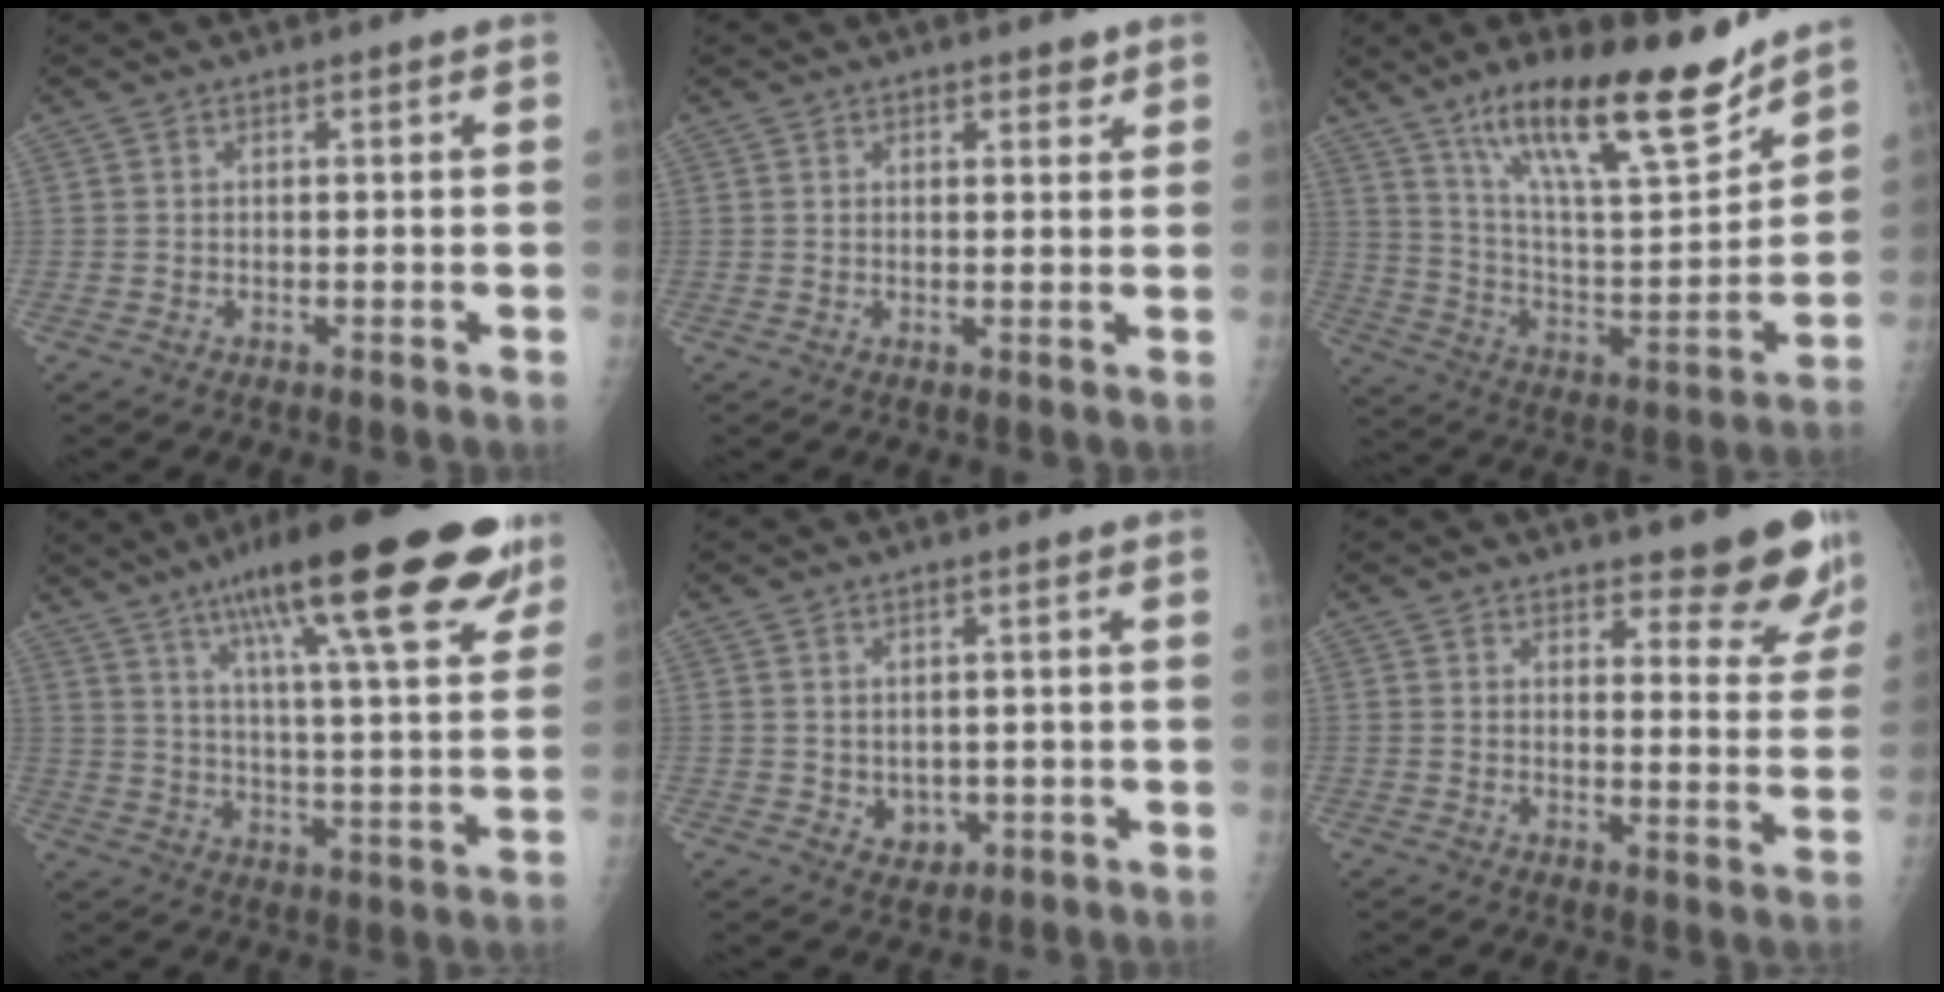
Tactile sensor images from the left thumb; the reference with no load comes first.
{"total": 2.2, "force": [1.6, 0.9, 1.1], "torque": [-0.003, -0.009, 0.019]}
{"total": 22.9, "force": [16.2, 5.6, 15.3], "torque": [-0.224, -0.077, 0.280]}
{"total": 27.3, "force": [16.7, 5.8, 20.9], "torque": [-0.295, -0.031, 0.248]}
{"total": 3.3, "force": [-0.2, 2.7, 1.8], "torque": [-0.014, -0.004, 0.009]}
{"total": 10.3, "force": [8.0, 3.1, 5.7], "torque": [-0.031, -0.057, 0.095]}